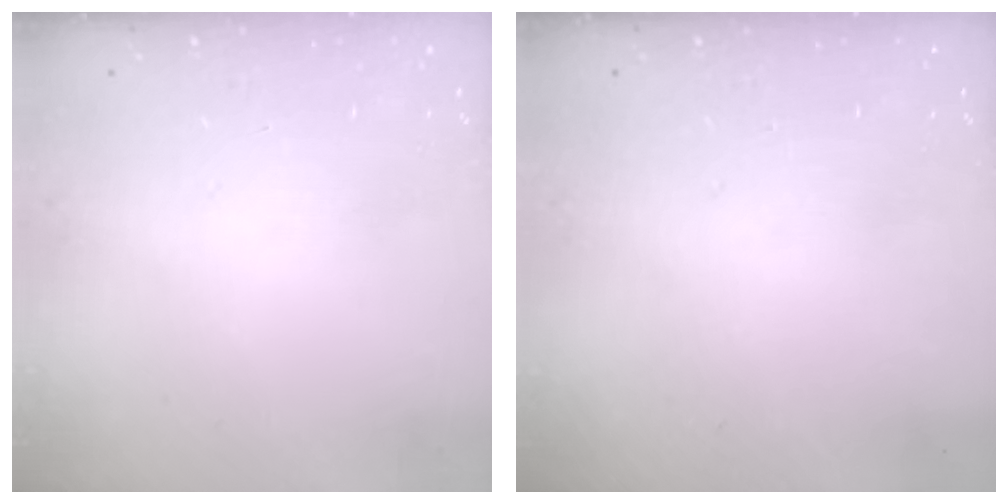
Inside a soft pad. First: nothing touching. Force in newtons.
{"total": 0.0}